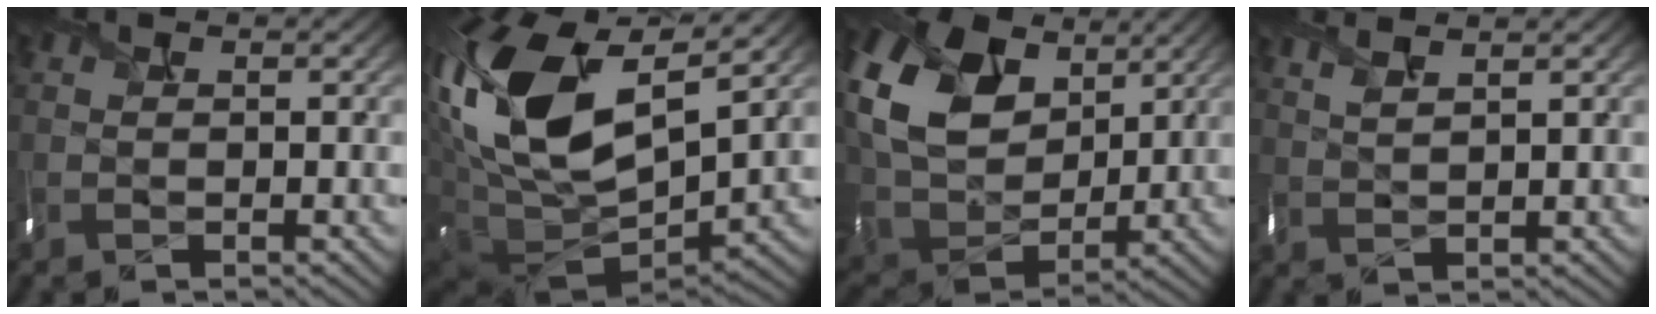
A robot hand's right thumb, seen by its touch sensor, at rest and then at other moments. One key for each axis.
{"total": 18.6, "fx": 4.9, "fy": 10.2, "fz": 14.8, "tx": -0.326, "ty": -0.011, "tz": 0.107}
{"total": 14.2, "fx": 5.8, "fy": 9.8, "fz": 8.4, "tx": -0.231, "ty": 0.026, "tz": 0.109}
{"total": 3.0, "fx": 2.2, "fy": 0.8, "fz": 1.8, "tx": -0.033, "ty": 0.008, "tz": 0.043}